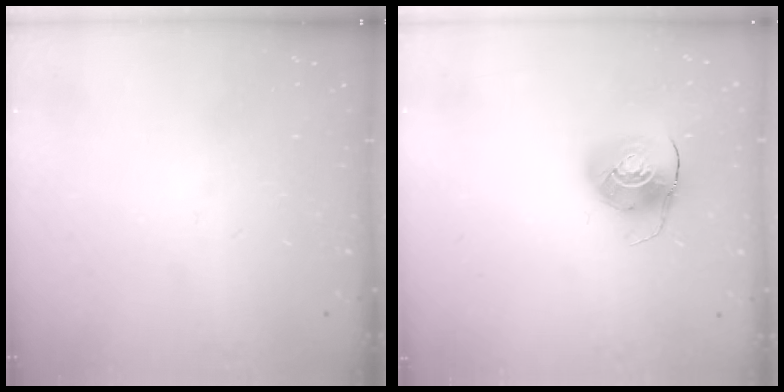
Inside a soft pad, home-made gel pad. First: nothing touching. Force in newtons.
{"total": 9.1, "press": 9.1, "slide": 0.5}